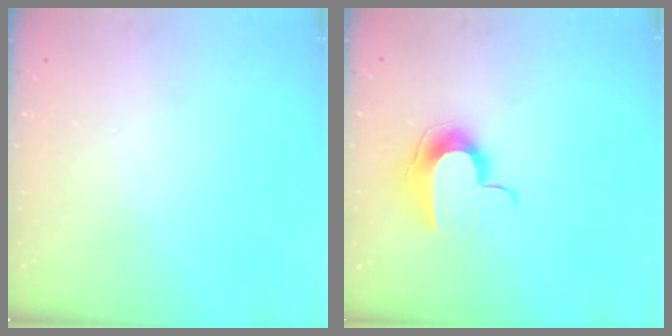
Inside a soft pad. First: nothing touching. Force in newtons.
{"total": 9.8, "press": 9.8, "slide": 0.6}